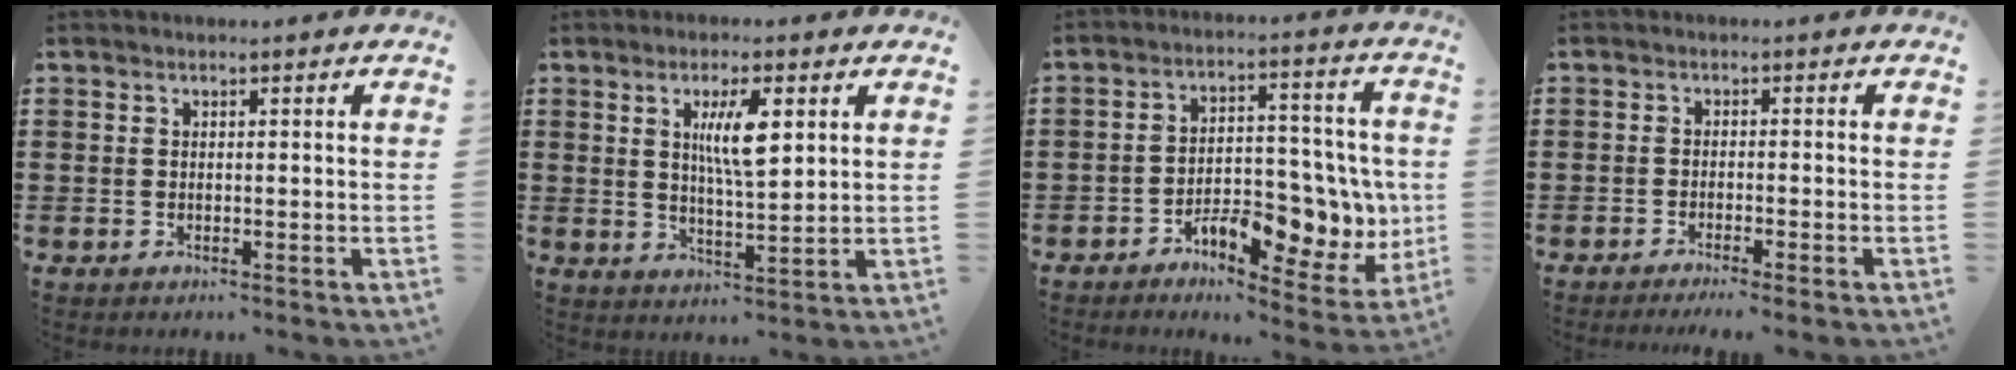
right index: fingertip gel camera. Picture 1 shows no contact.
{"total": 6.4, "force": [2.1, 1.7, 5.8], "torque": [-0.112, 0.004, 0.032]}
{"total": 9.9, "force": [-3.5, 5.3, 7.6], "torque": [-0.107, 0.005, -0.058]}
{"total": 1.4, "force": [-1.2, -0.3, 0.7], "torque": [-0.012, -0.001, -0.023]}